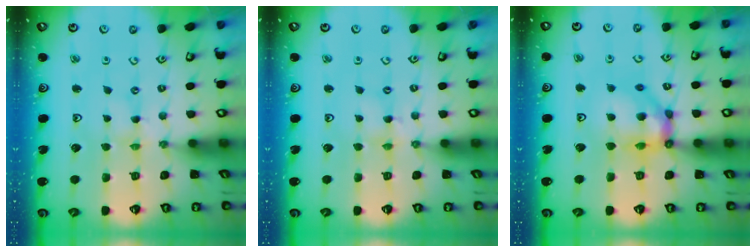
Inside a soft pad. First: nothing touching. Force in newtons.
{"total": 1.8, "press": 1.8, "slide": 0.2}
{"total": 12.6, "press": 12.5, "slide": 1.4}